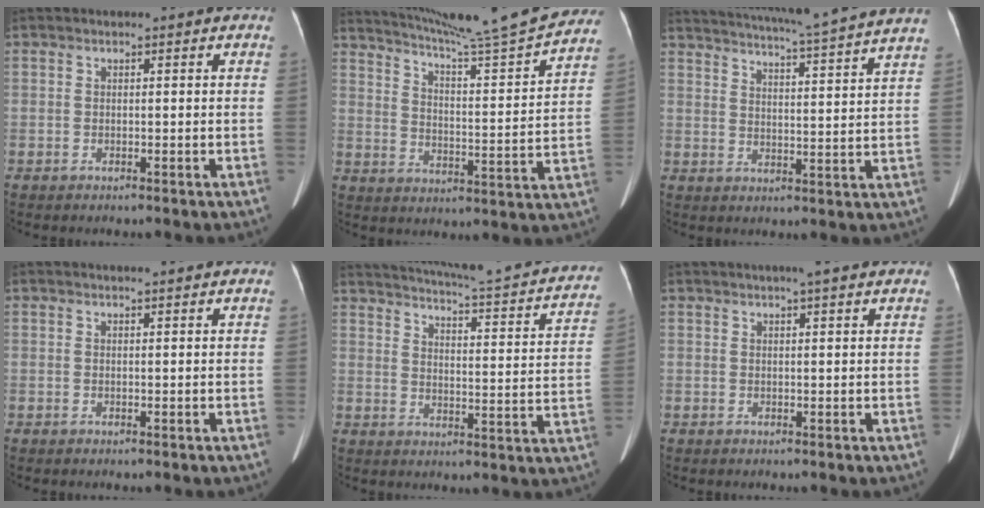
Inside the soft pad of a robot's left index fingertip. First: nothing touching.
{"total": 22.8, "force": [20.8, -0.3, 9.2], "torque": [-0.149, -0.058, 0.283]}
{"total": 22.5, "force": [20.4, -1.1, 9.5], "torque": [-0.161, -0.026, 0.264]}
{"total": 2.5, "force": [2.3, -0.1, 0.9], "torque": [-0.010, 0.008, 0.029]}
{"total": 25.0, "force": [21.8, 2.9, 11.8], "torque": [-0.170, -0.043, 0.257]}
{"total": 5.2, "force": [4.2, 0.2, 3.0], "torque": [-0.042, 0.021, 0.057]}